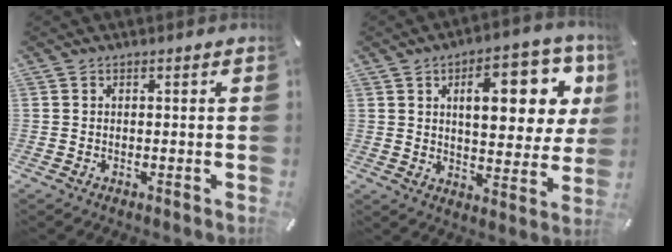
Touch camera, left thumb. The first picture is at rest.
{"total": 18.0, "force": [6.8, 8.7, 14.3], "torque": [-0.194, -0.017, 0.104]}